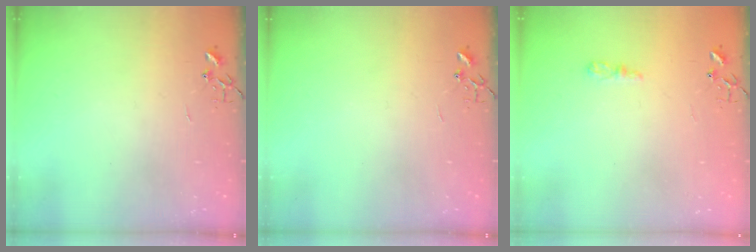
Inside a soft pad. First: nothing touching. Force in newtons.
{"total": 0.0}
{"total": 4.5, "press": 4.5, "slide": 0.5}